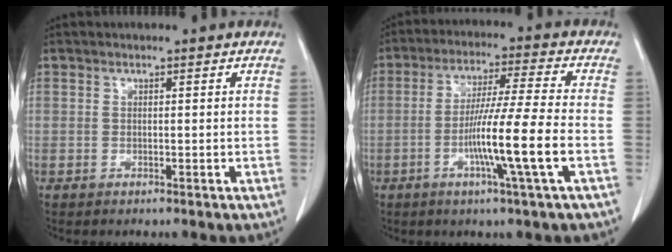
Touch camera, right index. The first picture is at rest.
{"total": 11.3, "force": [-3.5, -1.7, 10.7], "torque": [-0.195, -0.012, -0.067]}